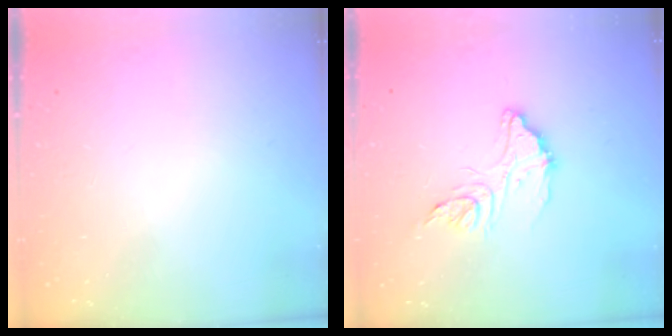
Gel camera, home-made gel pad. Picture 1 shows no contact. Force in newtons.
{"total": 13.1, "press": 13.1, "slide": 0.5}